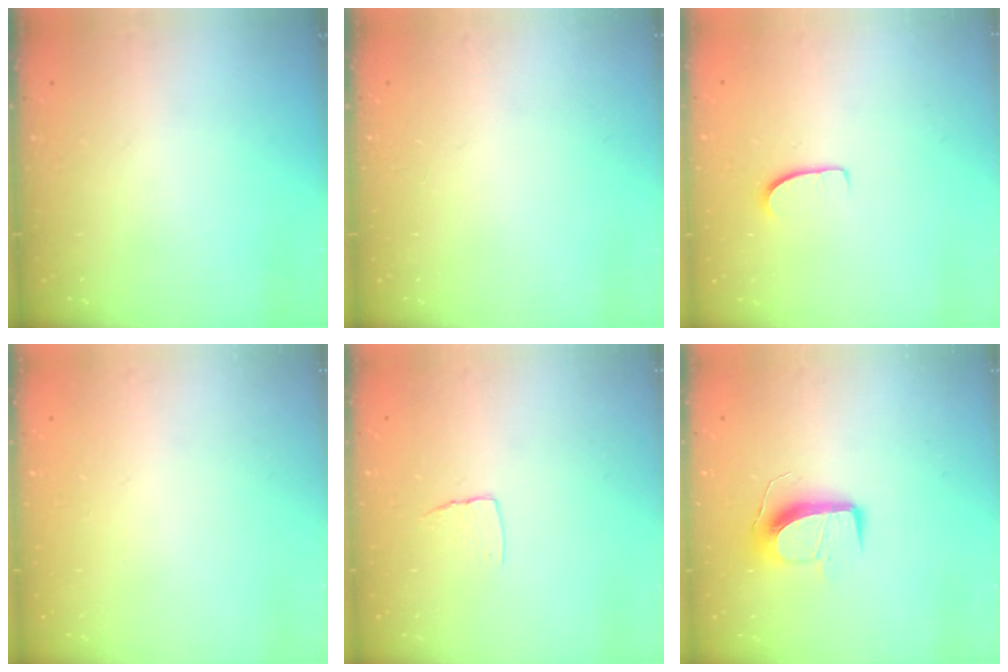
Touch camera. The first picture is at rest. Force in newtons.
{"total": 0.0}
{"total": 6.7, "press": 6.7, "slide": 0.3}
{"total": 0.0}
{"total": 5.1, "press": 5.1, "slide": 0.4}
{"total": 10.7, "press": 10.7, "slide": 0.4}